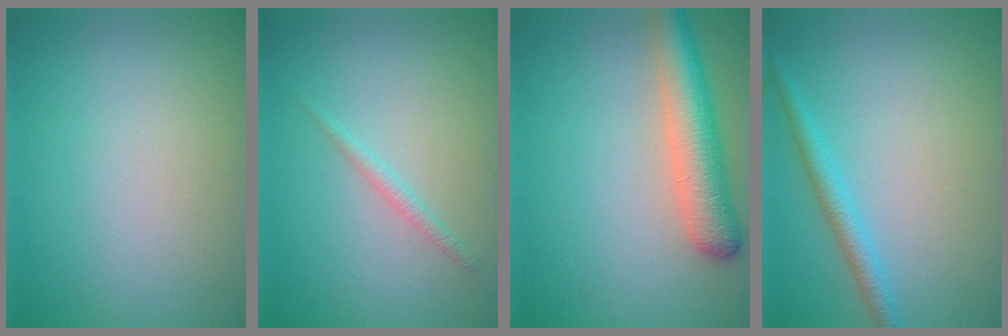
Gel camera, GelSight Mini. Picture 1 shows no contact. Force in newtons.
{"total": 1.0, "press": 1.0, "slide": 0.1}
{"total": 5.5, "press": 5.5, "slide": 0.2}
{"total": 2.2, "press": 2.2, "slide": 0.1}